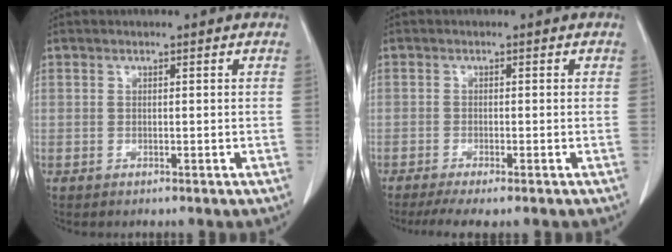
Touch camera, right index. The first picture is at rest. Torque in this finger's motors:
{"motor_torque": [0.48, -0.47, 0.12, 0.05]}